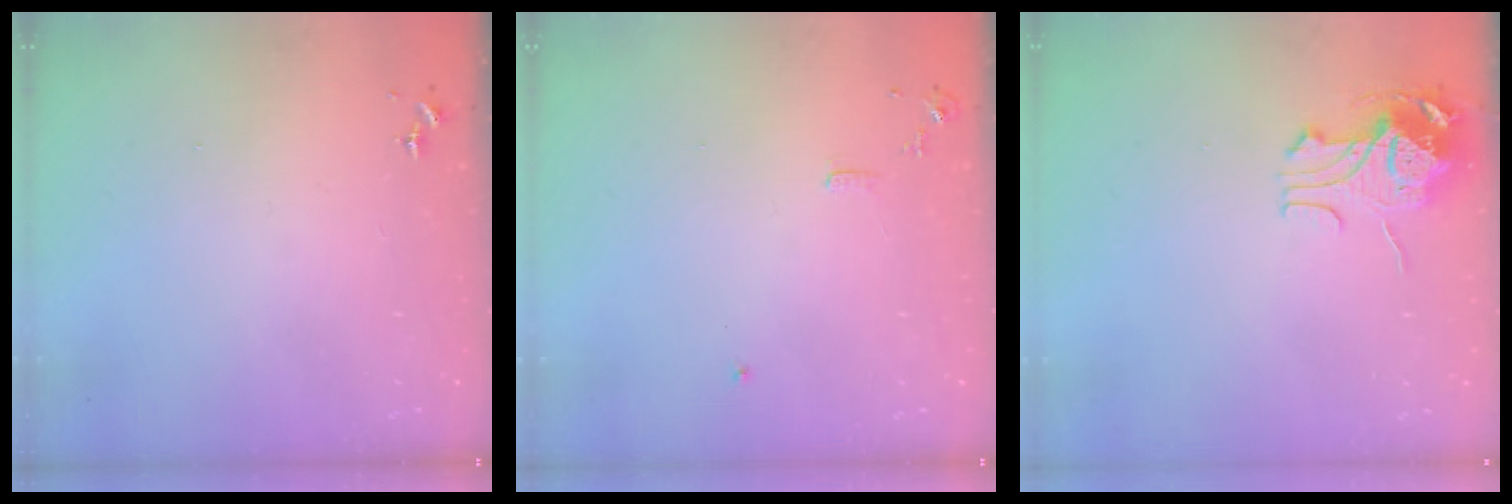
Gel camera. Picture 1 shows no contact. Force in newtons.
{"total": 6.0, "press": 6.0, "slide": 0.7}
{"total": 10.6, "press": 10.6, "slide": 0.9}